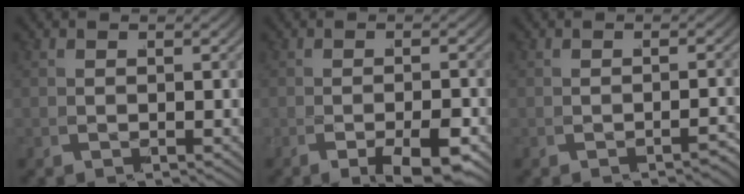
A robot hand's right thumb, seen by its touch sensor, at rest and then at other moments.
{"total": 3.2, "force": [-1.8, -0.1, 2.6], "torque": [-0.050, -0.004, -0.027]}
{"total": 1.5, "force": [-1.5, -0.4, -0.1], "torque": [-0.018, -0.007, -0.019]}